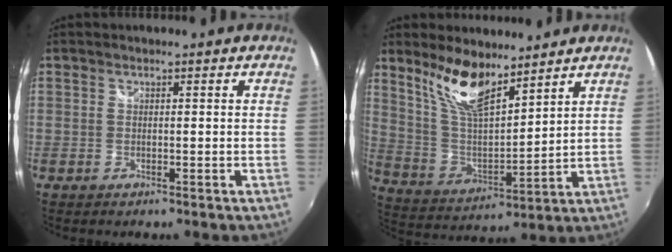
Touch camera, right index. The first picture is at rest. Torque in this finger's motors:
{"motor_torque": [0.52, 0.51, 0.54, 0.09]}